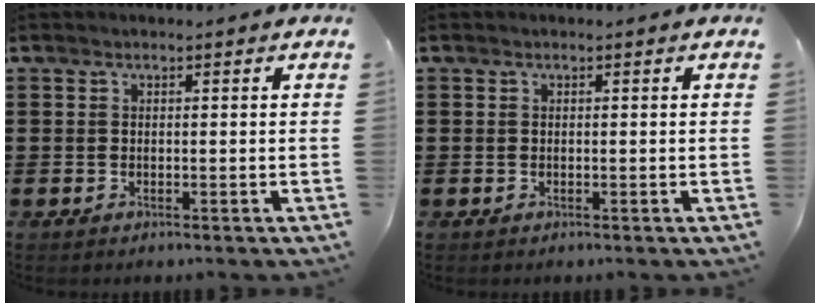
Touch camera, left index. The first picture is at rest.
{"total": 0.0}